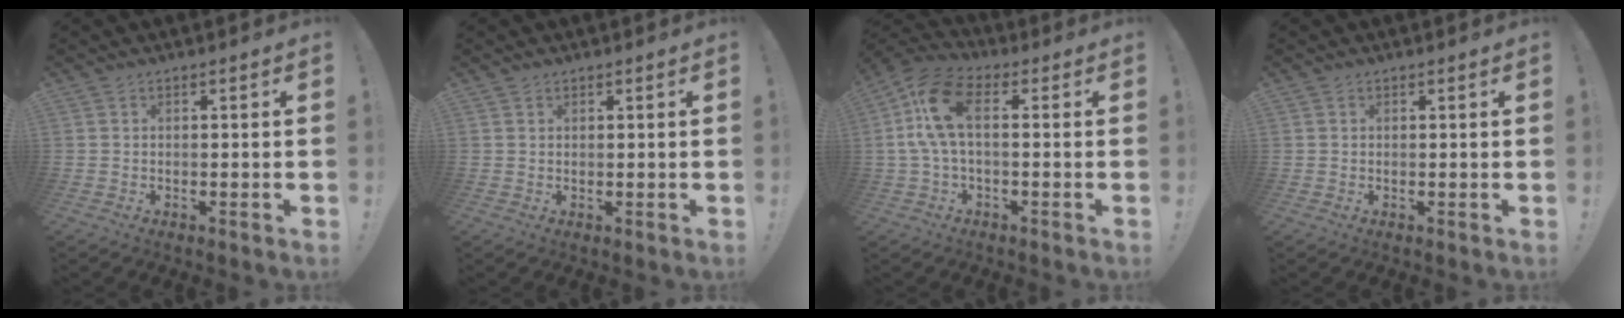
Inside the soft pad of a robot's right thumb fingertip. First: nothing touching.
{"total": 0.8, "force": [0.7, 0.4, 0.1], "torque": [-0.001, 0.000, 0.013]}
{"total": 12.7, "force": [2.1, 5.9, 11.1], "torque": [-0.227, 0.003, 0.037]}
{"total": 0.7, "force": [0.4, 0.6, 0.0], "torque": [0.006, -0.003, 0.006]}